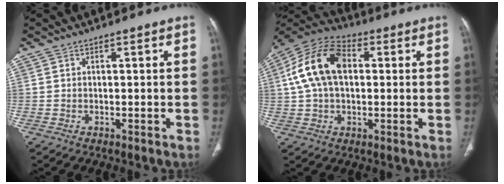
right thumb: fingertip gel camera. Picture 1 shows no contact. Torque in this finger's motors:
{"motor_torque": [0.82, 1.75, 0.66, -0.52, 0.16]}